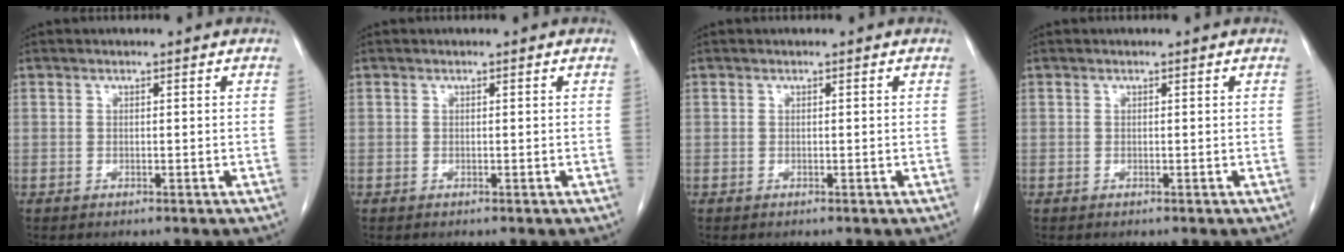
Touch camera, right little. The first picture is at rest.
{"total": 0.0}
{"total": 0.0}
{"total": 0.0}